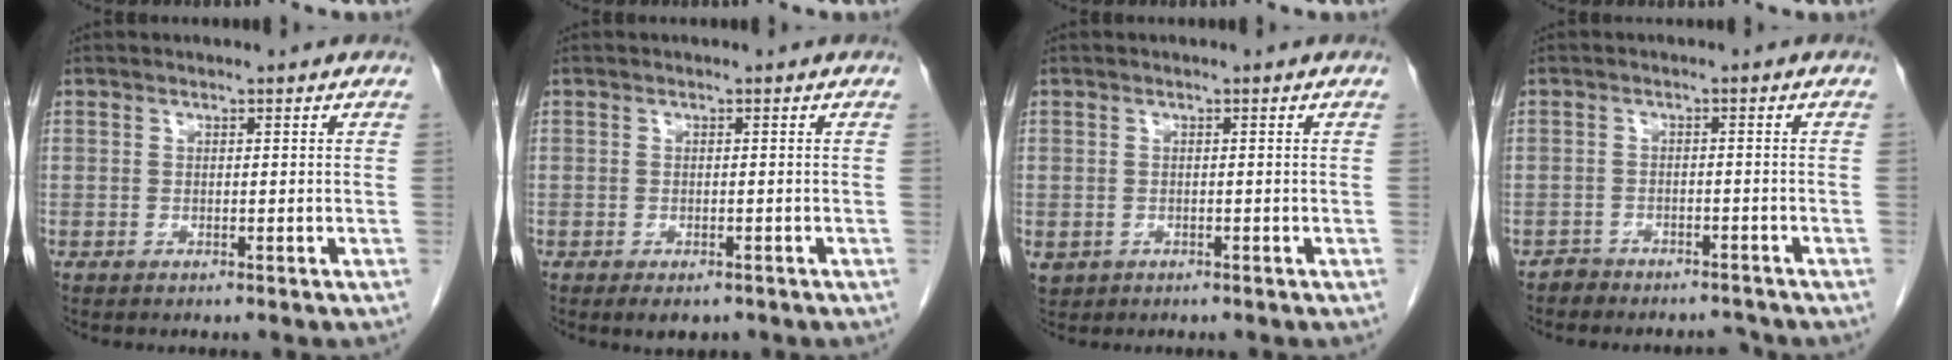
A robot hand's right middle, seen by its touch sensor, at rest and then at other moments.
{"total": 2.9, "force": [-2.1, 1.5, 1.5], "torque": [-0.014, -0.002, -0.022]}
{"total": 1.8, "force": [-0.6, 1.6, 0.7], "torque": [-0.014, -0.001, 0.000]}
{"total": 3.5, "force": [-3.2, 1.4, -0.5], "torque": [0.012, 0.002, -0.053]}